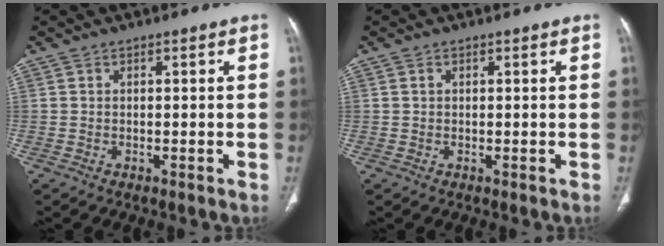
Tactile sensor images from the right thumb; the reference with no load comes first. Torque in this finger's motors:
{"motor_torque": [-0.42, 0.25, -0.37, -0.04, 0.05]}